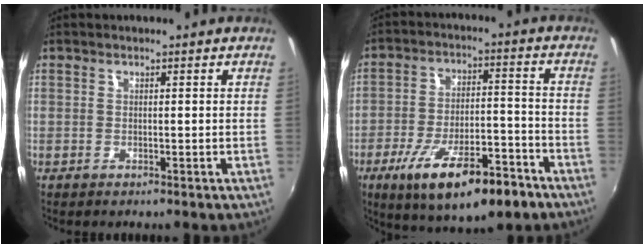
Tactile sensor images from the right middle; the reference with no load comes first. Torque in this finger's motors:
{"motor_torque": [1.60, -0.53, 0.35, 0.21]}